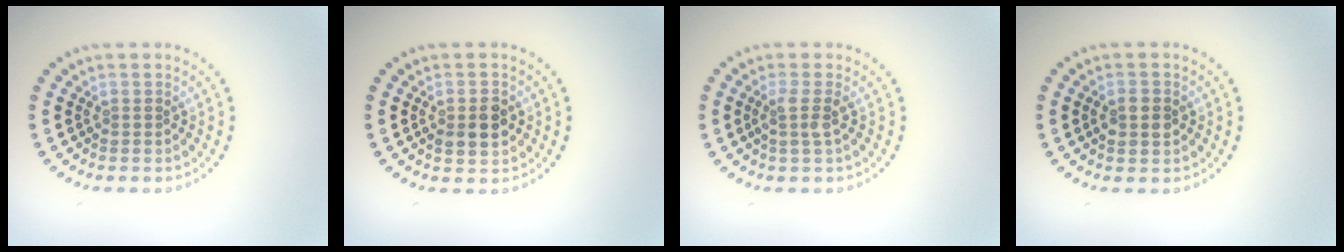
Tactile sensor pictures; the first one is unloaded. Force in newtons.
{"total": 2.8, "press": 2.8, "slide": 0.3}
{"total": 1.8, "press": 1.4, "slide": 1.2}
{"total": 2.7, "press": 2.7, "slide": 0.1}